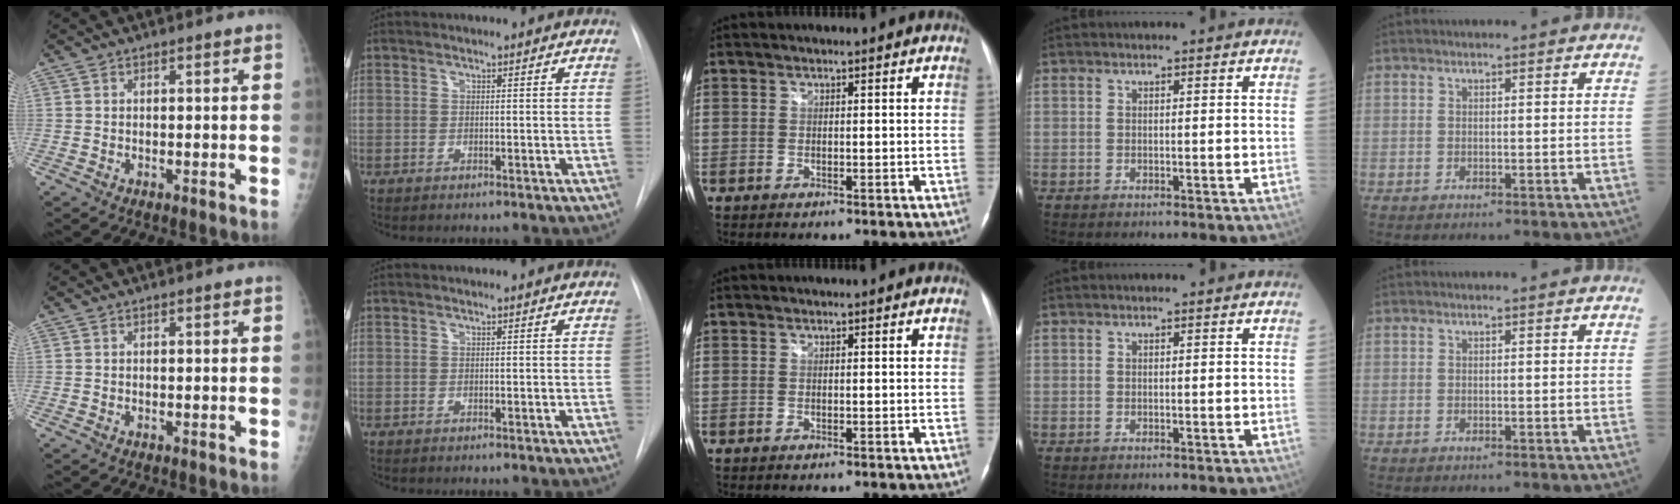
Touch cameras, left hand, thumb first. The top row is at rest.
{}